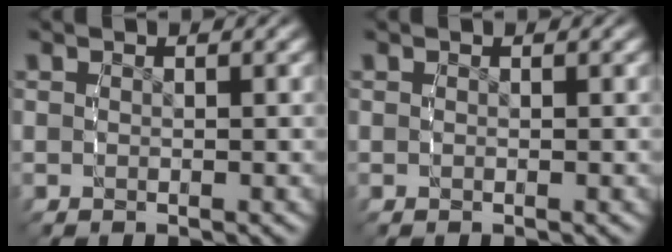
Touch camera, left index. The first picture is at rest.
{"total": 0.0}